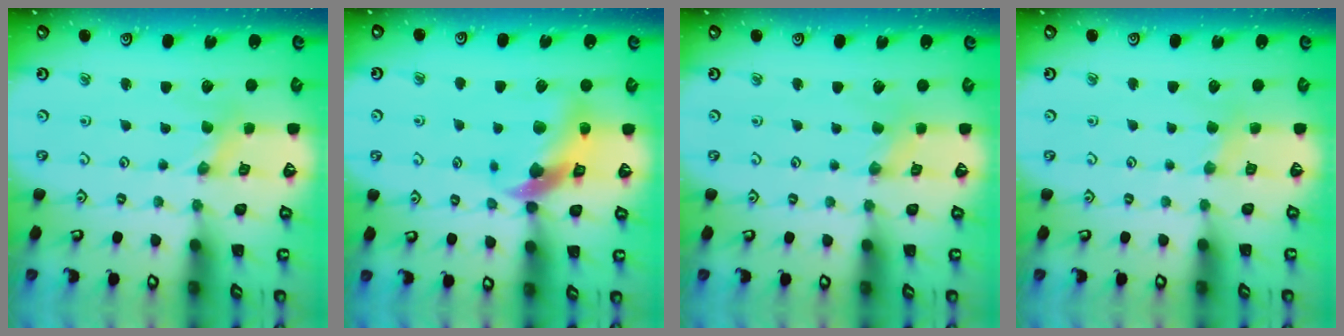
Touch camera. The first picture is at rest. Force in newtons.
{"total": 11.4, "press": 11.3, "slide": 1.6}
{"total": 1.9, "press": 1.9, "slide": 0.3}
{"total": 2.4, "press": 2.4, "slide": 0.4}